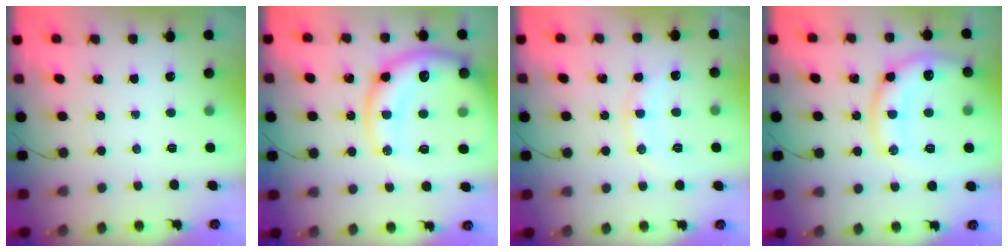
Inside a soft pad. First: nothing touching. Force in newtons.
{"total": 18.7, "press": 18.3, "slide": 3.8}
{"total": 8.9, "press": 8.8, "slide": 0.8}
{"total": 16.7, "press": 16.6, "slide": 1.9}